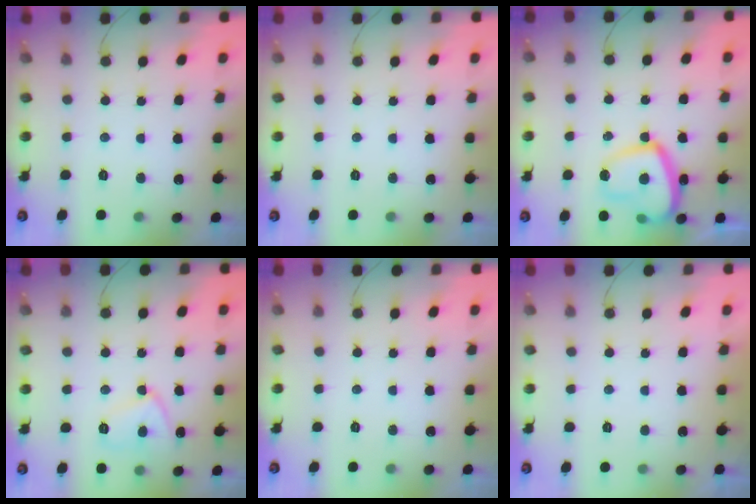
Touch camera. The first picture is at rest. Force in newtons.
{"total": 0.0}
{"total": 14.7, "press": 14.6, "slide": 1.6}
{"total": 8.3, "press": 8.2, "slide": 0.8}
{"total": 0.0}
{"total": 2.2, "press": 2.2, "slide": 0.3}